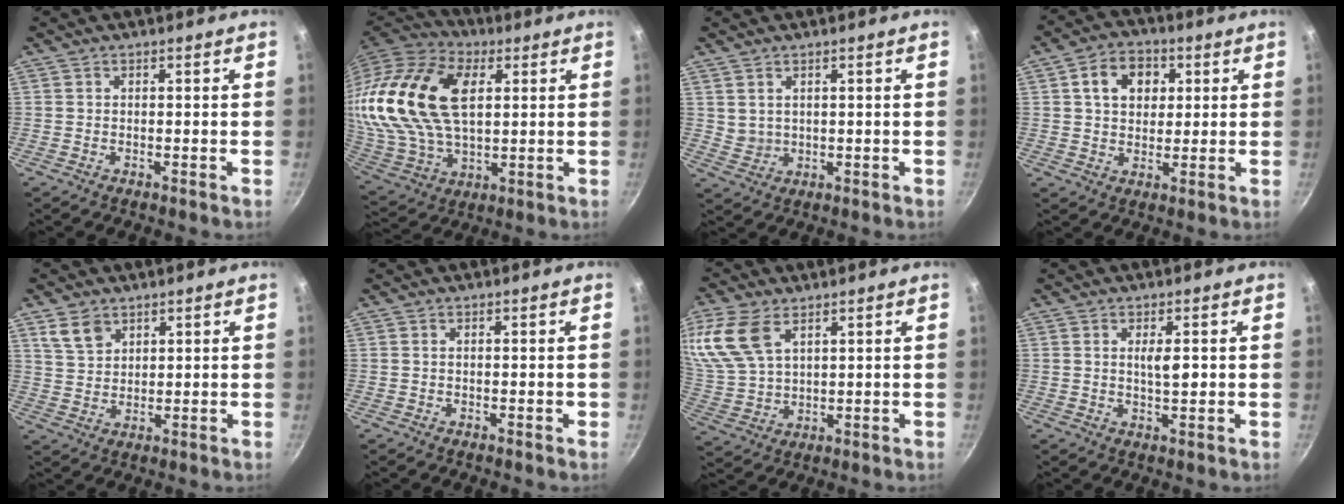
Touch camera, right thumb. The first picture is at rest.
{"total": 25.9, "force": [7.2, 15.8, 19.3], "torque": [-0.377, -0.012, 0.131]}
{"total": 2.7, "force": [1.5, 2.0, 1.1], "torque": [-0.016, -0.010, 0.037]}
{"total": 8.9, "force": [2.6, 6.8, 5.1], "torque": [-0.059, 0.005, 0.034]}
{"total": 5.5, "force": [3.2, 3.7, 2.6], "torque": [-0.033, -0.010, 0.066]}
{"total": 0.7, "force": [0.0, 0.4, 0.6], "torque": [-0.004, 0.001, 0.000]}
{"total": 14.6, "force": [7.1, 8.6, 9.5], "torque": [-0.205, 0.001, 0.152]}
{"total": 3.3, "force": [0.6, 1.0, 3.1], "torque": [-0.043, -0.005, 0.009]}